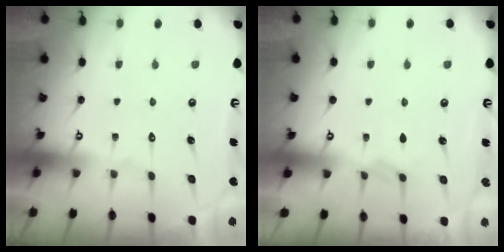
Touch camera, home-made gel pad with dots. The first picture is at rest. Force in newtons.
{"total": 2.6, "press": 2.5, "slide": 0.5}